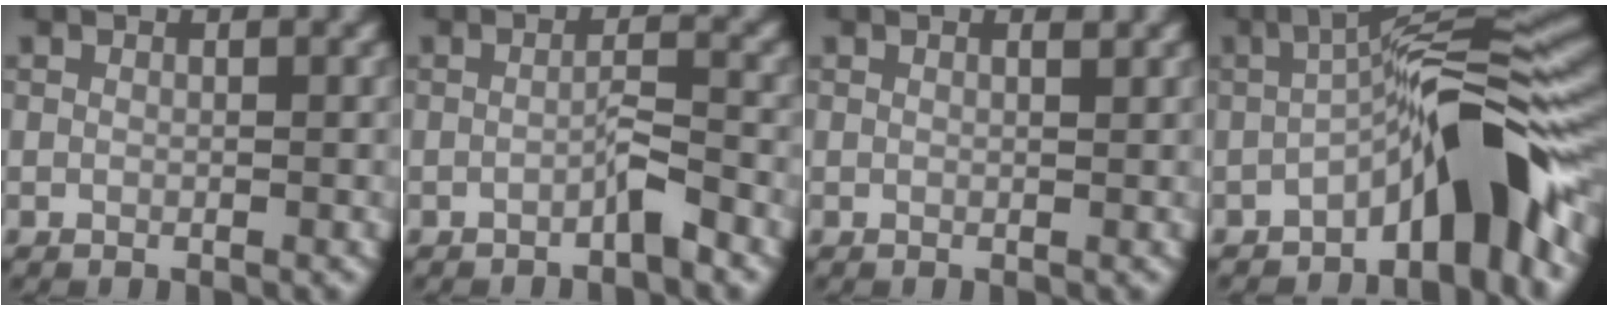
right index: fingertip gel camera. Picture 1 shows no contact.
{"total": 1.7, "force": [-1.1, 0.0, 1.3], "torque": [-0.021, 0.010, -0.024]}
{"total": 0.6, "force": [0.4, 0.0, 0.4], "torque": [-0.007, -0.001, 0.005]}
{"total": 9.3, "force": [-4.0, 1.9, 8.2], "torque": [-0.101, 0.022, -0.080]}